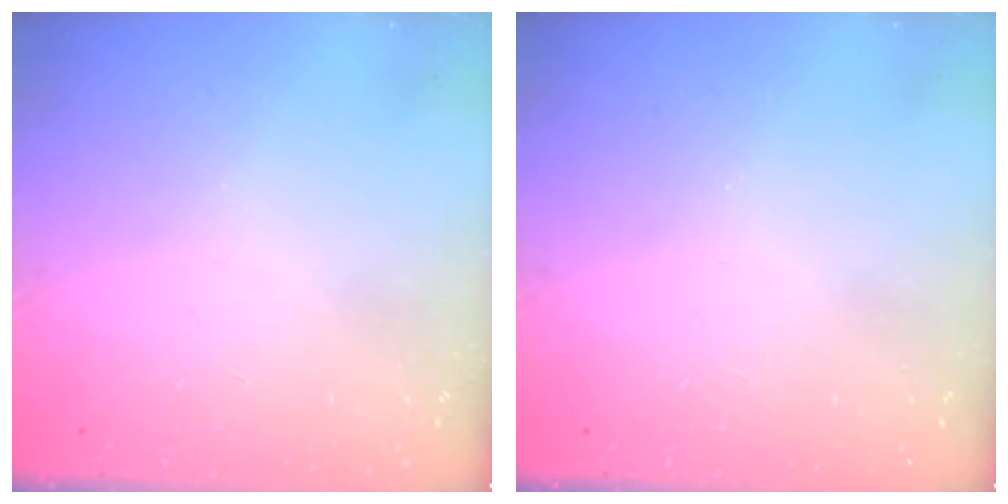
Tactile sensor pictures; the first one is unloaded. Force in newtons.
{"total": 0.0}